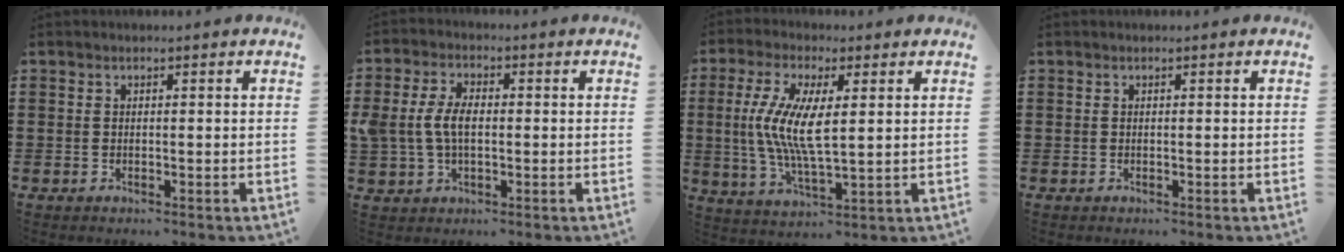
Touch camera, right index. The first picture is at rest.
{"total": 5.8, "force": [-0.1, 3.4, 4.7], "torque": [-0.129, -0.002, -0.014]}
{"total": 8.8, "force": [1.1, 2.8, 8.3], "torque": [-0.174, 0.000, 0.017]}
{"total": 0.0}